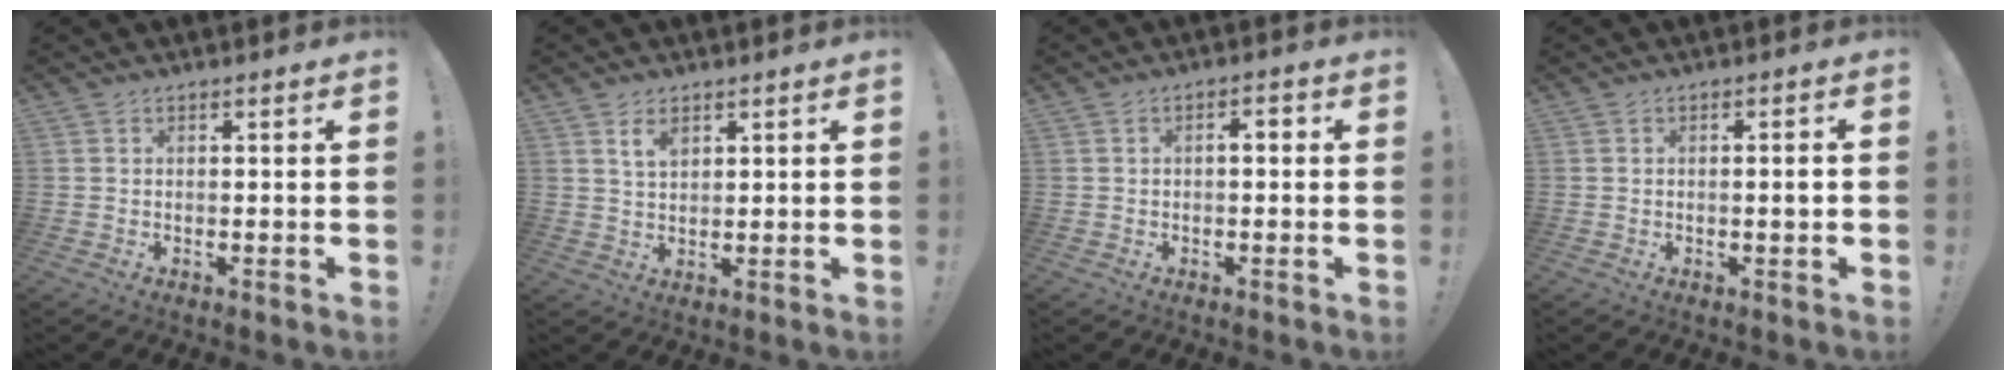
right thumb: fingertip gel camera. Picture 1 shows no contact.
{"total": 4.2, "force": [2.8, 2.3, 2.2], "torque": [-0.028, -0.012, 0.048]}
{"total": 2.4, "force": [-0.3, 1.1, 2.1], "torque": [-0.032, 0.007, -0.012]}
{"total": 2.3, "force": [-0.3, 0.0, 2.2], "torque": [-0.032, -0.001, -0.009]}